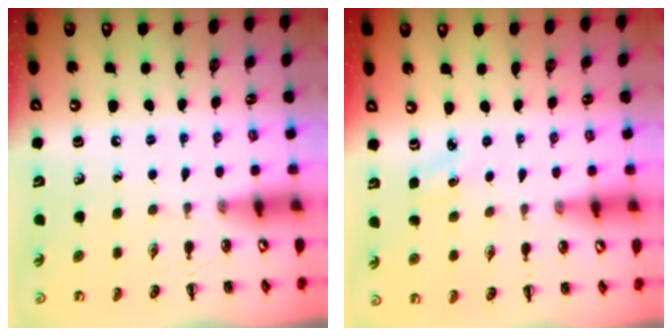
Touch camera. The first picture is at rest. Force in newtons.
{"total": 1.8, "press": 1.7, "slide": 0.5}